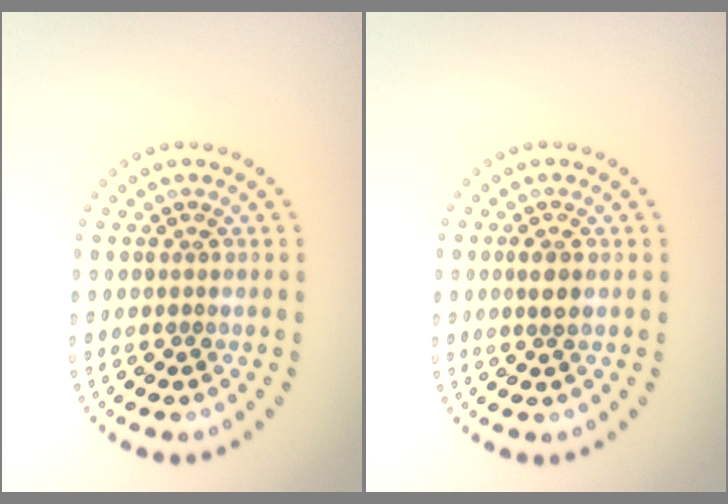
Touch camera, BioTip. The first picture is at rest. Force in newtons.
{"total": 1.4, "press": 1.3, "slide": 0.6}